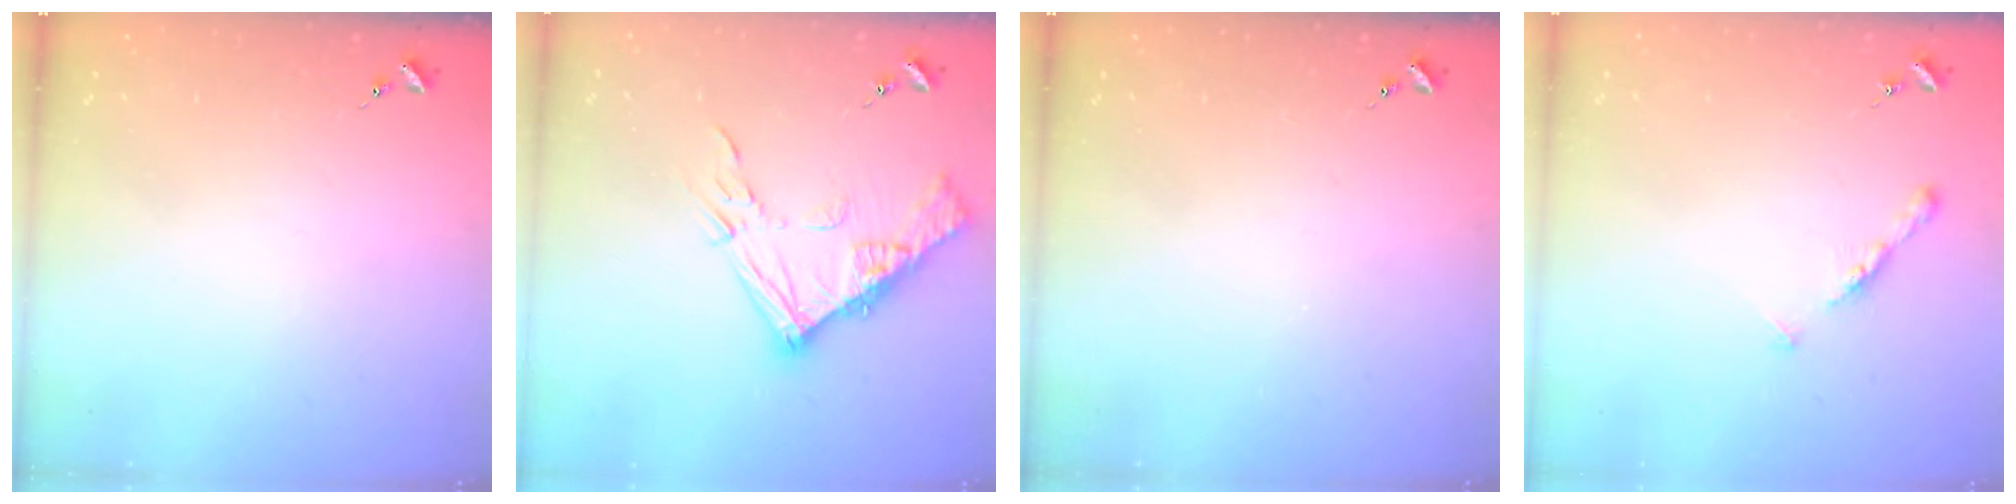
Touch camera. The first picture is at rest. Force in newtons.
{"total": 14.5, "press": 14.4, "slide": 1.6}
{"total": 0.0}
{"total": 5.3, "press": 5.2, "slide": 0.6}